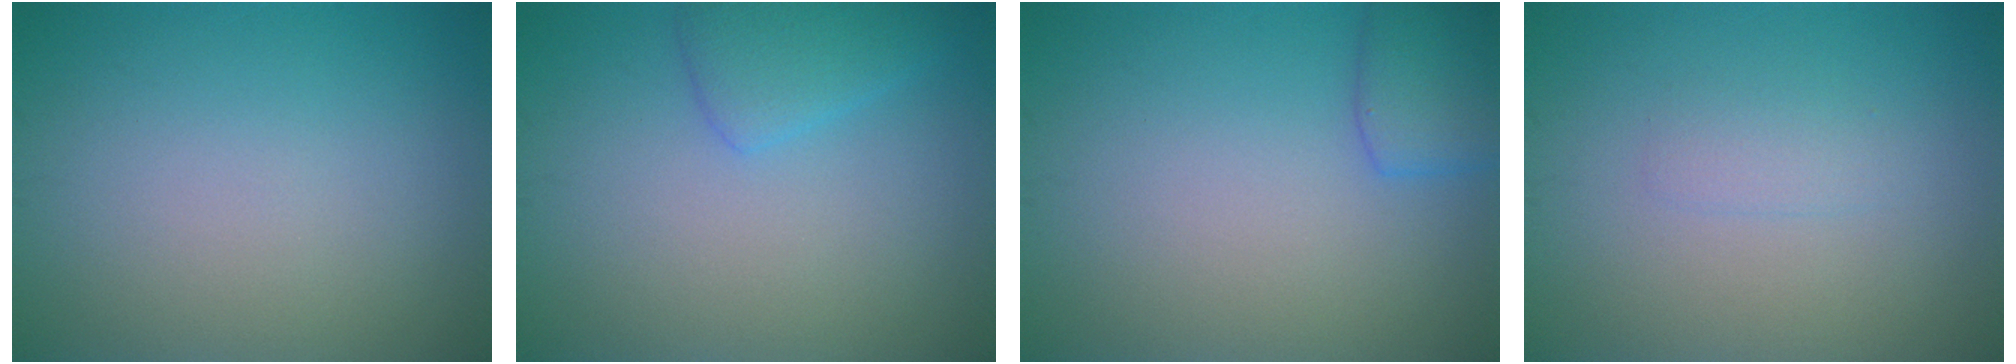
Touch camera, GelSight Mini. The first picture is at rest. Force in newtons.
{"total": 2.5, "press": 2.5, "slide": 0.0}
{"total": 2.7, "press": 2.6, "slide": 0.2}
{"total": 1.1, "press": 1.1, "slide": 0.1}